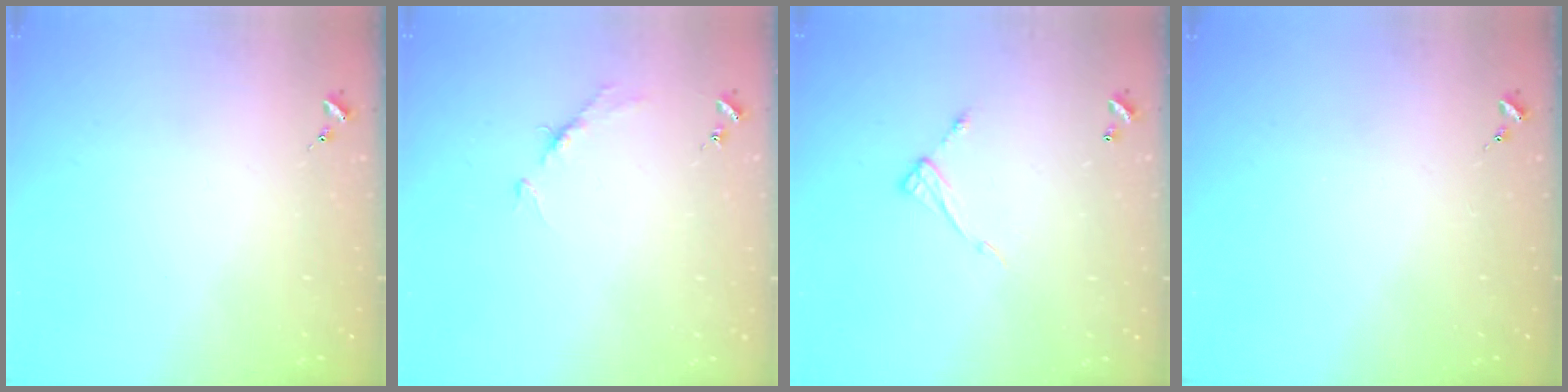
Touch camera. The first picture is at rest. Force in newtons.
{"total": 4.4, "press": 4.4, "slide": 0.6}
{"total": 7.5, "press": 7.5, "slide": 0.2}
{"total": 0.0}